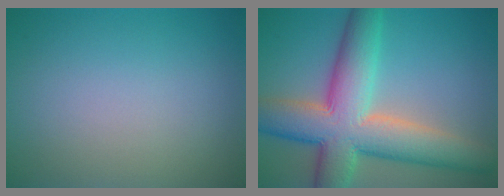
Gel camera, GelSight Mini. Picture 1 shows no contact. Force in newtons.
{"total": 11.1, "press": 11.1, "slide": 0.5}